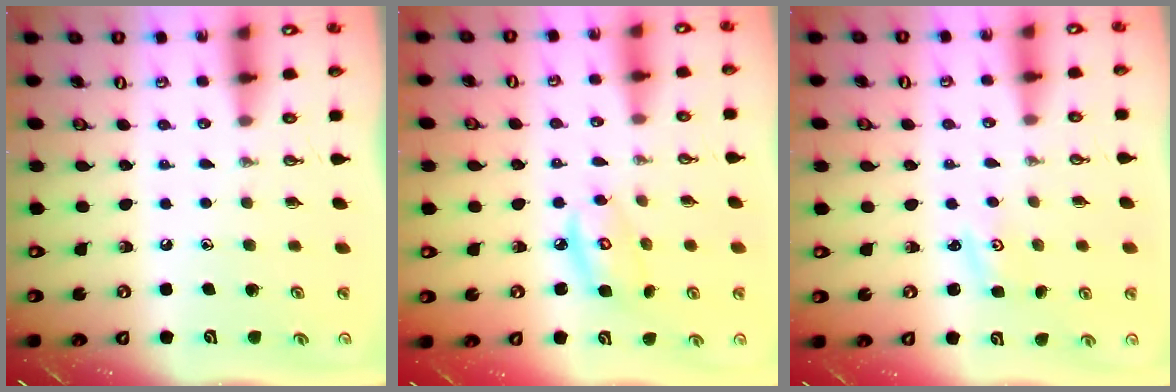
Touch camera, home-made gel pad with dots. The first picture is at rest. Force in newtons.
{"total": 6.5, "press": 6.5, "slide": 0.3}
{"total": 1.1, "press": 1.1, "slide": 0.3}